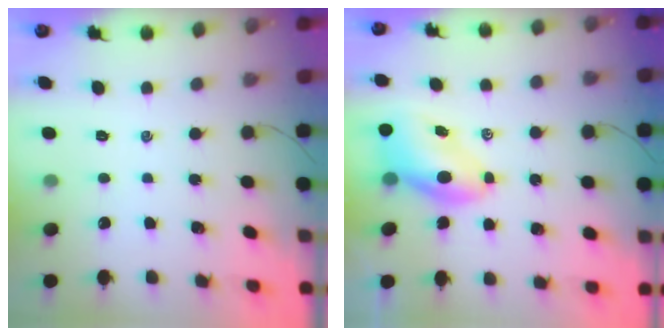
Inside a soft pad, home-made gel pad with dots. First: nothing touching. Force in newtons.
{"total": 7.5, "press": 7.2, "slide": 2.1}